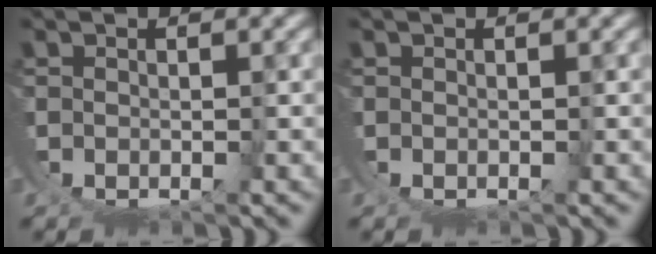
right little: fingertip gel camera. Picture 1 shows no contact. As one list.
[{"total": 0.0}]